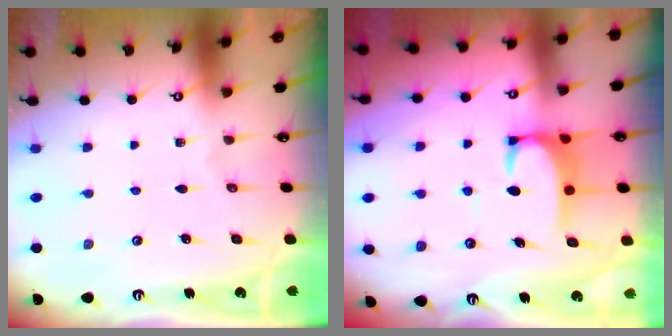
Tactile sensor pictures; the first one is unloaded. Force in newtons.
{"total": 3.8, "press": 3.7, "slide": 0.9}